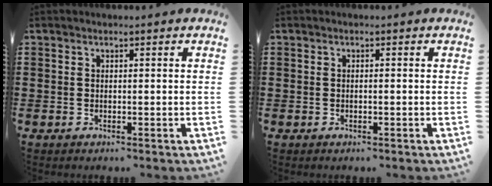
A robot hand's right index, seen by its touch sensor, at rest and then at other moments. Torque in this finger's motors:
{"motor_torque": [-0.29, 0.27, -0.02, 0.00]}